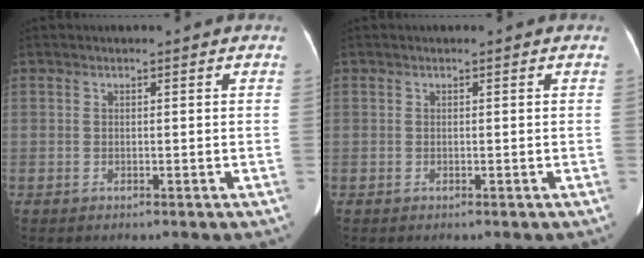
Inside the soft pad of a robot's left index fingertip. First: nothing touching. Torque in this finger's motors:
{"motor_torque": [-0.02, -0.01, 0.00, 0.00]}